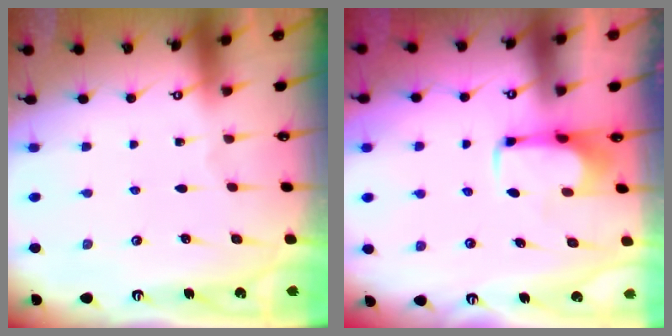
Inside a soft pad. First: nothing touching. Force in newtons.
{"total": 1.6, "press": 1.5, "slide": 0.6}